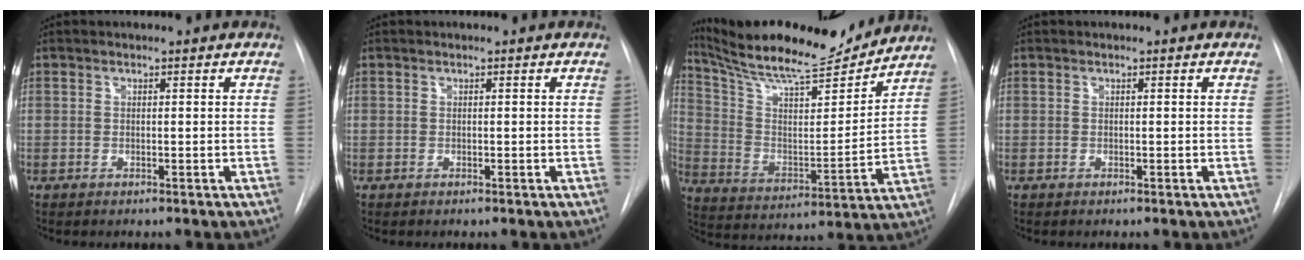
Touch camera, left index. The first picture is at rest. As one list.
[{"total": 0.0}, {"total": 19.0, "force": [17.4, 2.2, 7.3], "torque": [-0.135, -0.015, 0.279]}, {"total": 0.0}]